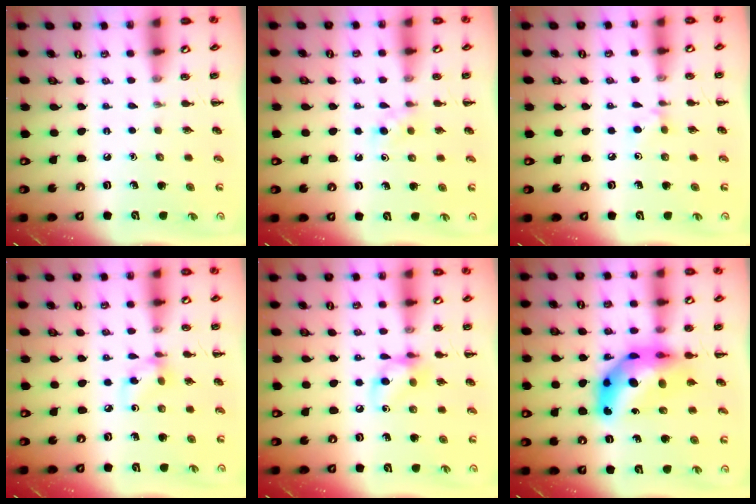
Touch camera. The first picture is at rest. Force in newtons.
{"total": 3.6, "press": 3.2, "slide": 1.5}
{"total": 4.7, "press": 4.5, "slide": 1.6}
{"total": 4.8, "press": 4.8, "slide": 0.2}
{"total": 9.7, "press": 9.6, "slide": 1.3}
{"total": 12.6, "press": 12.0, "slide": 3.9}